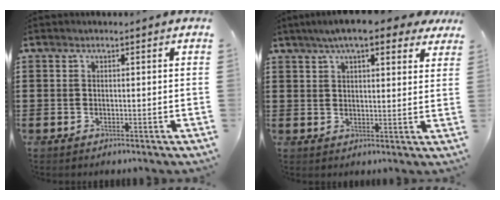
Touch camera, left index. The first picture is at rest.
{"total": 7.4, "force": [5.6, 1.5, 4.6], "torque": [-0.087, -0.005, 0.097]}